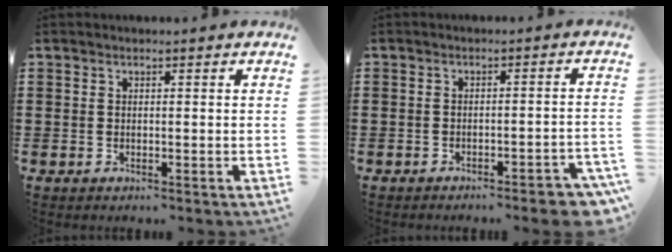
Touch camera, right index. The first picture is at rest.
{"total": 3.6, "force": [-3.0, 0.2, 2.0], "torque": [-0.033, -0.006, -0.057]}